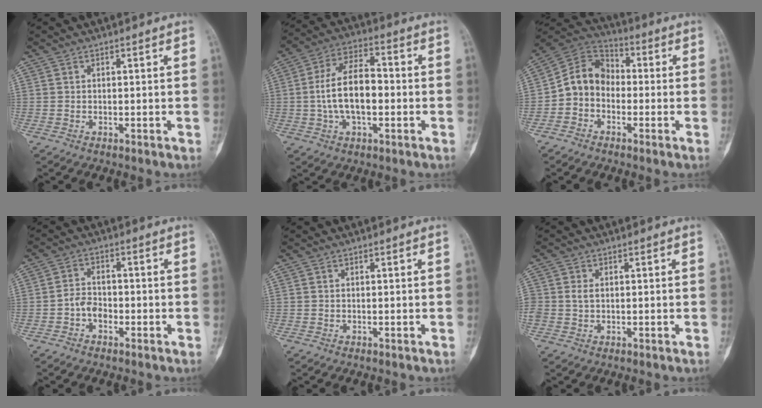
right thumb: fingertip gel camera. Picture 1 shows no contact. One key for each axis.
{"total": 12.5, "fx": -1.1, "fy": 6.6, "fz": 10.6, "tx": -0.189, "ty": 0.031, "tz": -0.024}
{"total": 9.5, "fx": -1.9, "fy": 7.8, "fz": 4.9, "tx": -0.074, "ty": 0.048, "tz": -0.053}
{"total": 3.8, "fx": -1.6, "fy": 2.7, "fz": 2.1, "tx": -0.026, "ty": 0.016, "tz": -0.036}
{"total": 0.0}
{"total": 1.7, "fx": 0.0, "fy": 1.2, "fz": 1.2, "tx": -0.022, "ty": 0.003, "tz": 0.002}